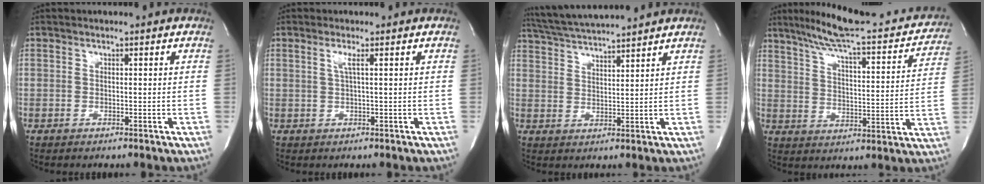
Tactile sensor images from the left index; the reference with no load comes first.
{"total": 1.6, "force": [0.4, -0.3, 1.5], "torque": [-0.034, 0.003, 0.010]}
{"total": 10.3, "force": [9.6, -0.9, 3.7], "torque": [-0.075, 0.023, 0.160]}
{"total": 22.7, "force": [19.8, 3.0, 10.7], "torque": [-0.163, -0.007, 0.260]}